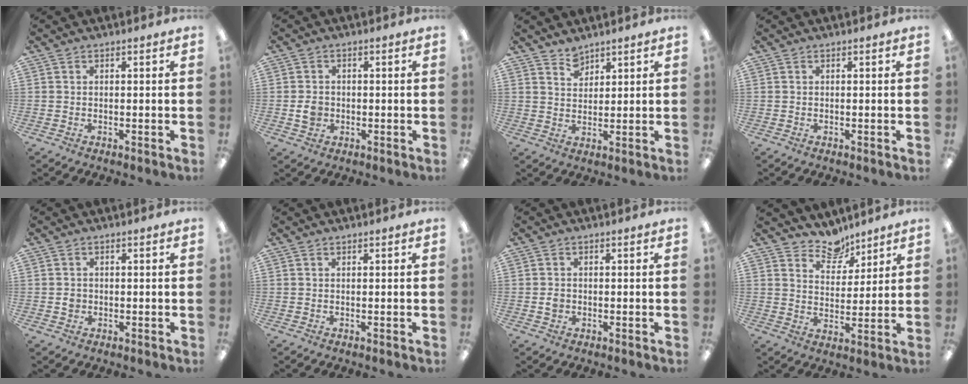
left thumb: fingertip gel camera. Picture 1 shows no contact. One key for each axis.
{"total": 3.4, "fx": -0.4, "fy": 2.8, "fz": 1.8, "tx": -0.023, "ty": 0.002, "tz": -0.009}
{"total": 3.8, "fx": 3.5, "fy": 1.6, "fz": 0.1, "tx": 0.005, "ty": -0.023, "tz": 0.065}
{"total": 0.0}
{"total": 1.5, "fx": -0.1, "fy": 1.4, "fz": 0.6, "tx": -0.004, "ty": 0.002, "tz": -0.006}
{"total": 0.0}
{"total": 1.7, "fx": -0.1, "fy": 1.4, "fz": 0.8, "tx": -0.016, "ty": 0.005, "tz": -0.005}
{"total": 8.2, "fx": 7.1, "fy": 3.8, "fz": 1.4, "tx": -0.025, "ty": -0.047, "tz": 0.131}